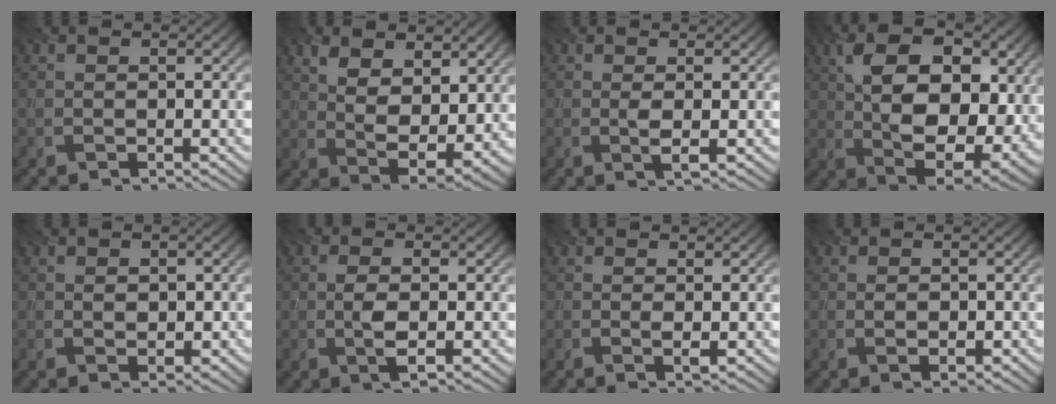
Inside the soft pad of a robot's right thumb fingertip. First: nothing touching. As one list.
[{"total": 9.2, "force": [4.1, 4.7, 6.7], "torque": [-0.142, -0.010, 0.079]}, {"total": 1.3, "force": [0.1, 0.2, 1.3], "torque": [-0.031, -0.003, 0.001]}, {"total": 14.6, "force": [3.0, 8.6, 11.4], "torque": [-0.188, 0.007, 0.044]}, {"total": 1.6, "force": [0.2, 1.3, 0.9], "torque": [-0.021, -0.005, 0.005]}, {"total": 3.4, "force": [-0.4, 1.2, 3.1], "torque": [-0.069, -0.001, -0.009]}, {"total": 0.6, "force": [0.2, 0.1, 0.5], "torque": [-0.014, -0.004, 0.002]}, {"total": 1.4, "force": [-0.1, 1.0, 1.0], "torque": [-0.017, -0.004, -0.001]}]